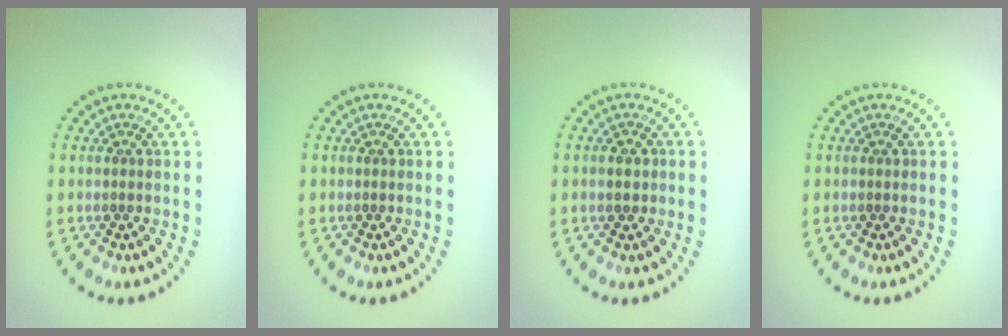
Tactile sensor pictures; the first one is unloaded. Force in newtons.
{"total": 0.0}
{"total": 1.7, "press": 1.7, "slide": 0.1}
{"total": 0.0}